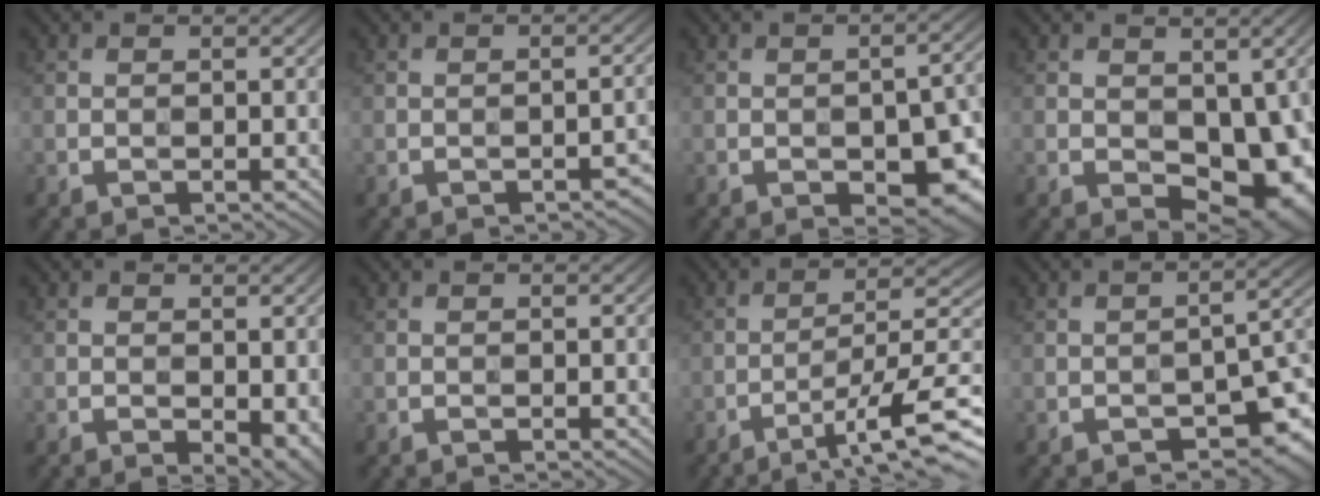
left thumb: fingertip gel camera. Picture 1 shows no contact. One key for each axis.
{"total": 2.1, "fx": -1.4, "fy": 0.5, "fz": 1.5, "tx": -0.016, "ty": 0.009, "tz": -0.017}
{"total": 10.8, "fx": -4.3, "fy": 5.0, "fz": 8.5, "tx": -0.102, "ty": -0.014, "tz": -0.054}
{"total": 10.1, "fx": -0.9, "fy": 6.1, "fz": 8.1, "tx": -0.108, "ty": -0.016, "tz": -0.006}
{"total": 3.5, "fx": -1.0, "fy": 1.7, "fz": 2.9, "tx": -0.037, "ty": -0.010, "tz": -0.010}
{"total": 0.0}
{"total": 11.2, "fx": -5.7, "fy": 2.3, "fz": 9.4, "tx": -0.152, "ty": 0.005, "tz": -0.089}
{"total": 6.7, "fx": -3.7, "fy": 2.9, "fz": 4.8, "tx": -0.054, "ty": -0.003, "tz": -0.051}